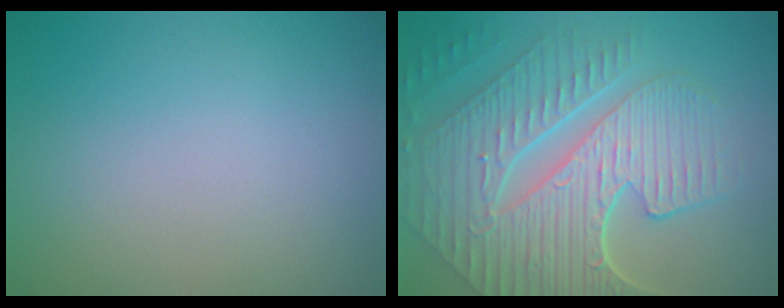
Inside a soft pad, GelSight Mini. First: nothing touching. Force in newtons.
{"total": 10.4, "press": 7.1, "slide": 7.6}